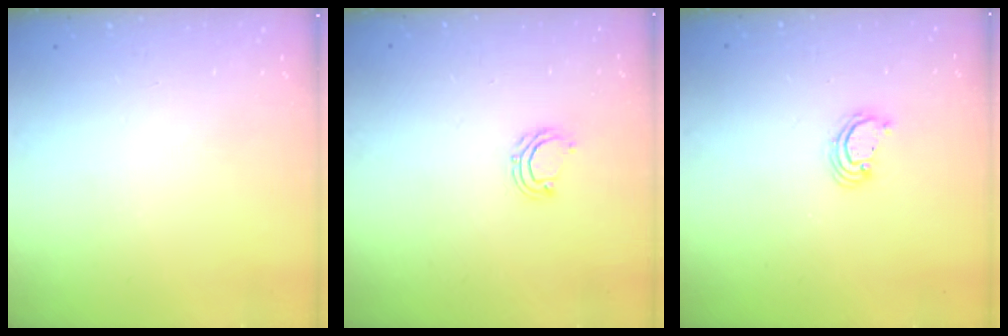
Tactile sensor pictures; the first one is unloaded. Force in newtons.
{"total": 5.2, "press": 5.0, "slide": 1.2}
{"total": 2.4, "press": 2.4, "slide": 0.1}